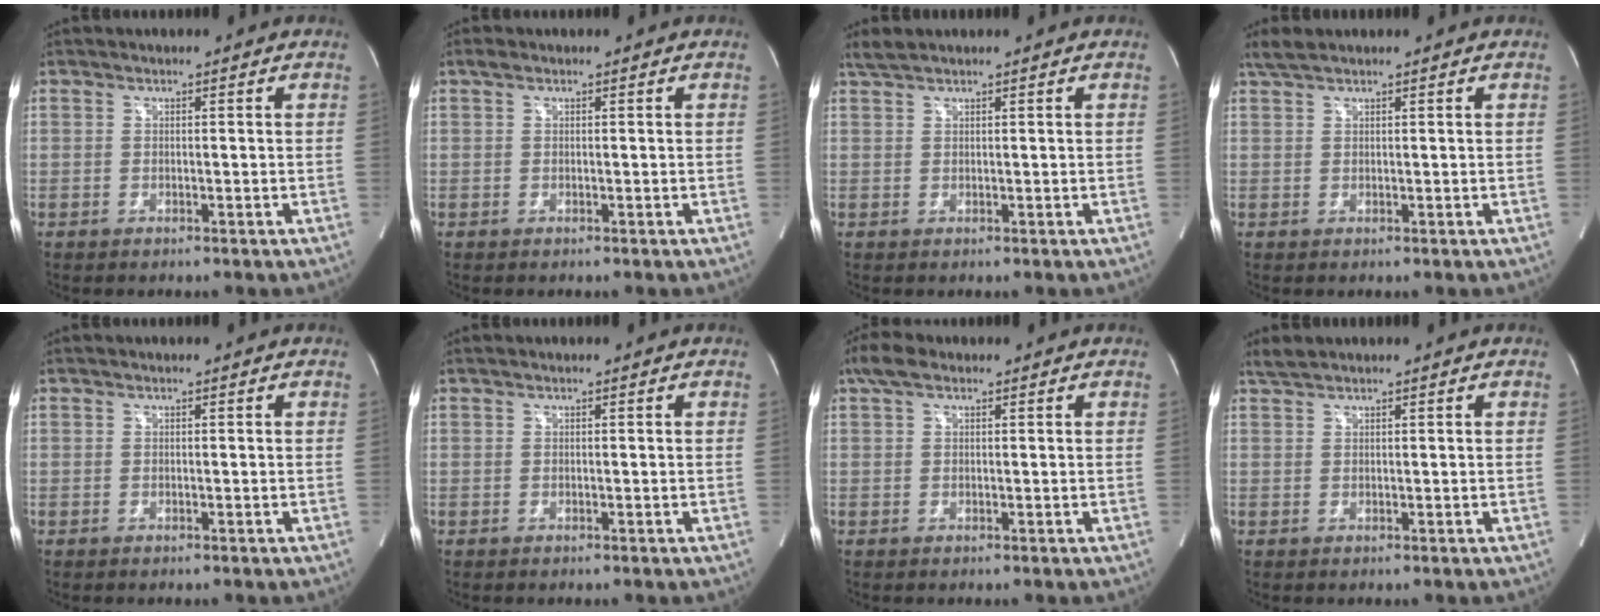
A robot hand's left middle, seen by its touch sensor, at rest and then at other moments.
{"total": 0.9, "force": [0.6, 0.4, 0.5], "torque": [-0.015, 0.015, 0.009]}
{"total": 1.8, "force": [1.7, 0.0, 0.7], "torque": [-0.021, 0.014, 0.037]}
{"total": 2.2, "force": [1.9, 0.3, 1.1], "torque": [-0.029, 0.015, 0.040]}
{"total": 0.0}
{"total": 0.0}
{"total": 3.5, "force": [2.2, 1.5, 2.2], "torque": [-0.057, 0.028, 0.045]}
{"total": 1.5, "force": [1.5, 0.0, 0.4], "torque": [-0.015, 0.012, 0.035]}